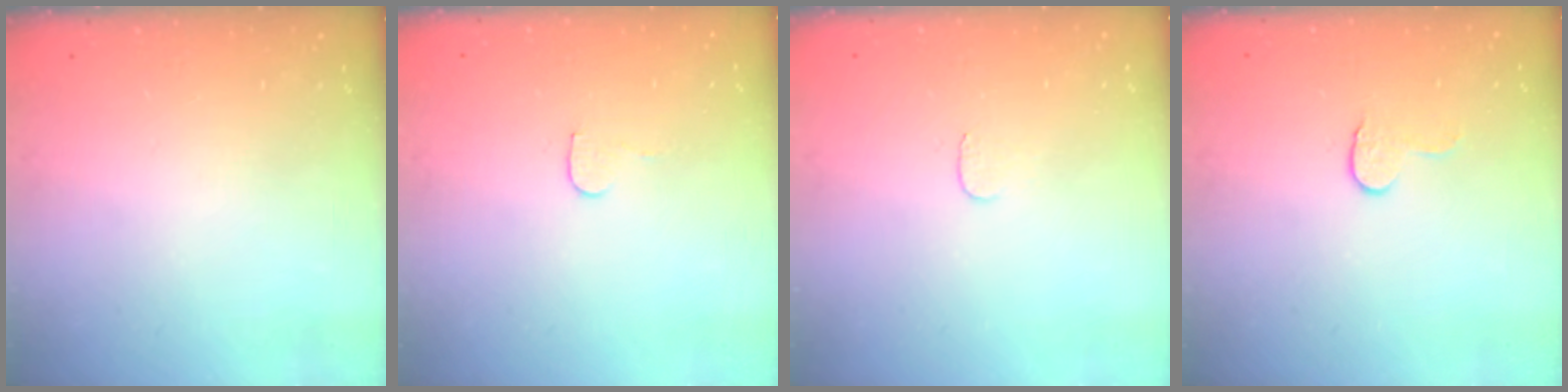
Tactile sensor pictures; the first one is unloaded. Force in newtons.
{"total": 4.5, "press": 4.5, "slide": 0.4}
{"total": 3.0, "press": 3.0, "slide": 0.3}
{"total": 4.6, "press": 4.6, "slide": 0.4}